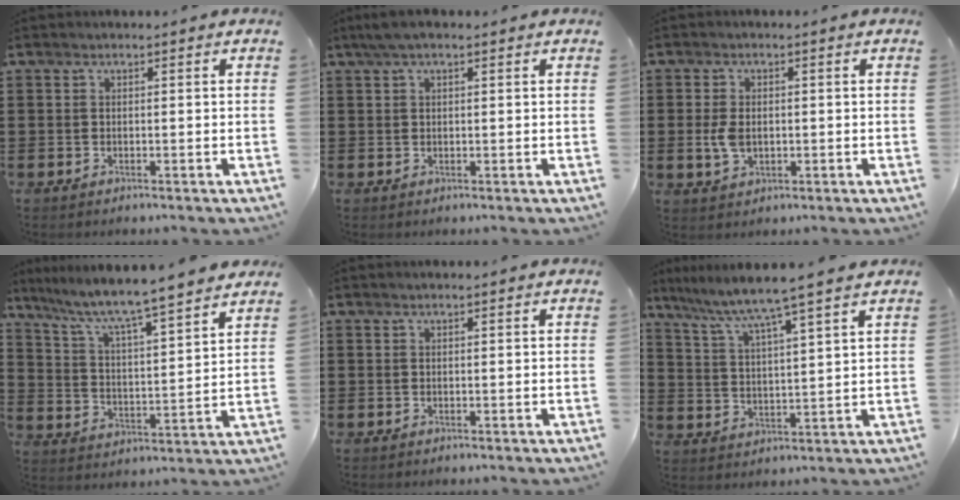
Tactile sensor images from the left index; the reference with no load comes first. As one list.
[{"total": 2.1, "force": [1.3, 0.5, 1.6], "torque": [-0.032, 0.004, 0.023]}, {"total": 3.9, "force": [0.0, 2.4, 3.1], "torque": [-0.082, -0.002, -0.006]}, {"total": 6.2, "force": [5.4, -0.2, 3.1], "torque": [-0.083, -0.048, 0.084]}, {"total": 0.5, "force": [0.4, -0.1, 0.3], "torque": [-0.007, -0.001, 0.009]}, {"total": 6.0, "force": [5.1, -1.3, 2.9], "torque": [-0.080, -0.042, 0.079]}]